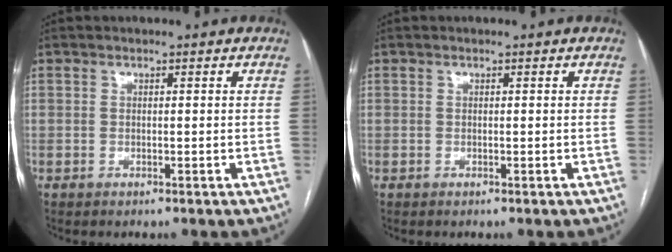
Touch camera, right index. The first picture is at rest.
{"total": 0.0}